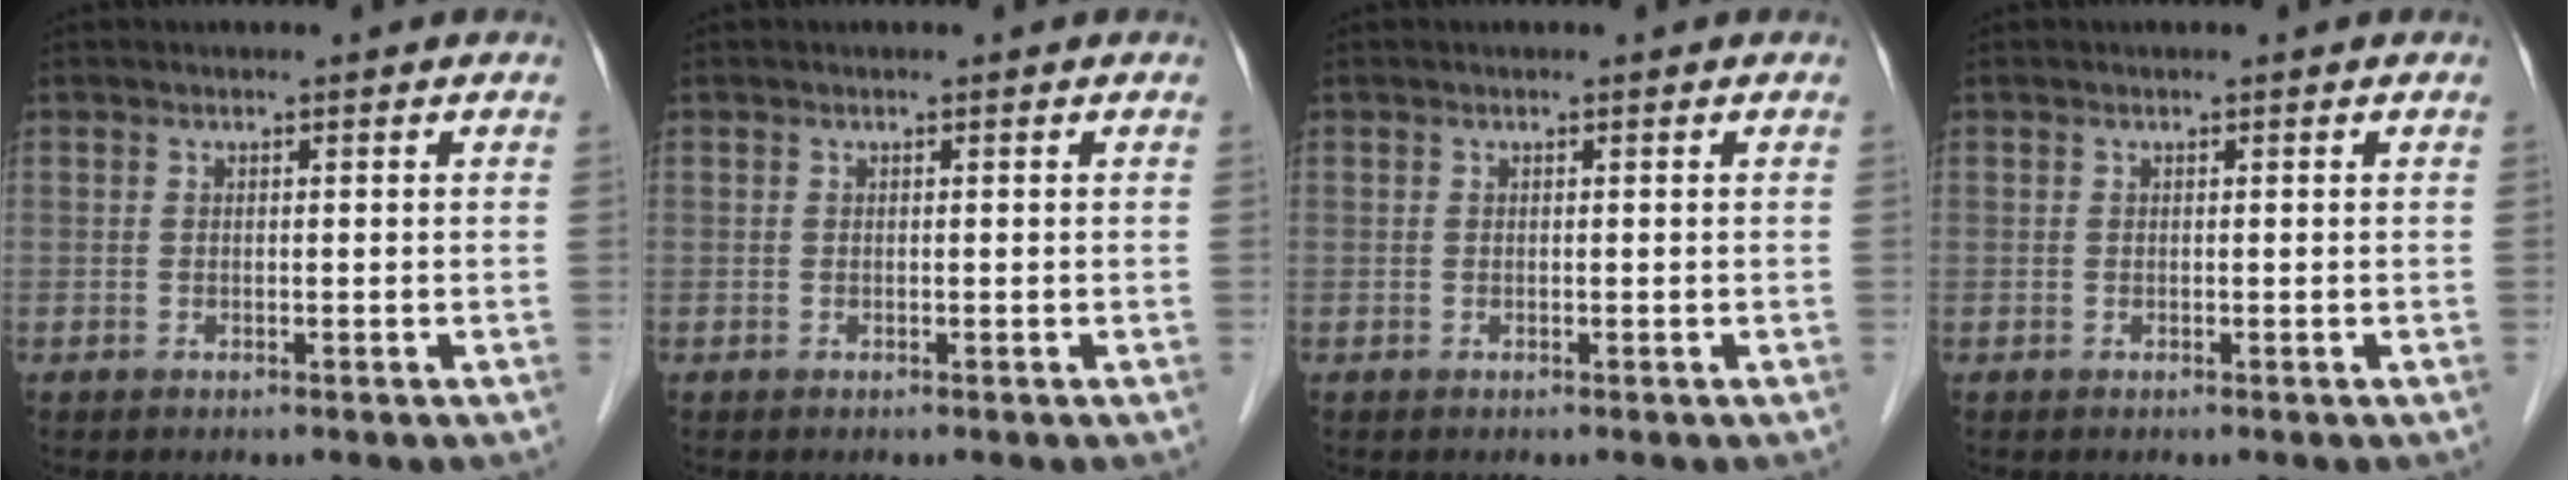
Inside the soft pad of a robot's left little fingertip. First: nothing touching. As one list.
[{"total": 0.0}, {"total": 0.0}, {"total": 0.0}]